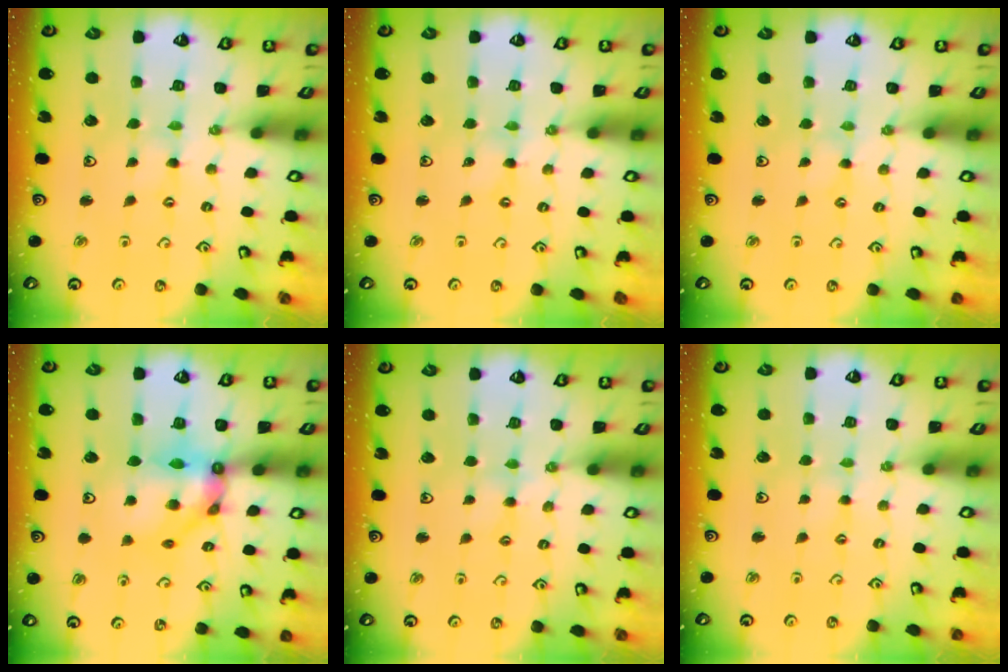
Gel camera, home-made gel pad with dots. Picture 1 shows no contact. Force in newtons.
{"total": 0.0}
{"total": 0.0}
{"total": 10.5, "press": 10.4, "slide": 1.2}
{"total": 2.9, "press": 2.8, "slide": 0.5}
{"total": 1.3, "press": 1.3, "slide": 0.3}